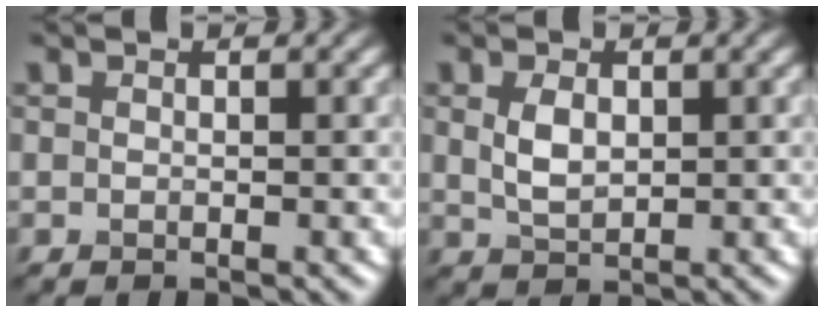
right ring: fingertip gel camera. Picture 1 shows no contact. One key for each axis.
{"total": 2.5, "fx": 0.6, "fy": 1.6, "fz": 1.9, "tx": -0.047, "ty": 0.000, "tz": 0.016}